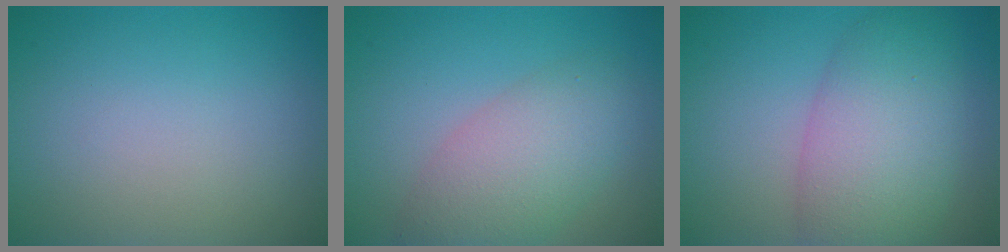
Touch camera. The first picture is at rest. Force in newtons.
{"total": 5.5, "press": 5.5, "slide": 0.2}
{"total": 7.6, "press": 7.6, "slide": 0.3}